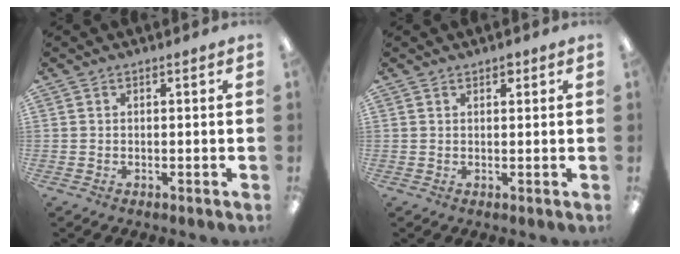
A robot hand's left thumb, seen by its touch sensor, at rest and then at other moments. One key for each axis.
{"total": 1.5, "fx": 1.2, "fy": 0.8, "fz": 0.6, "tx": -0.003, "ty": -0.001, "tz": 0.019}